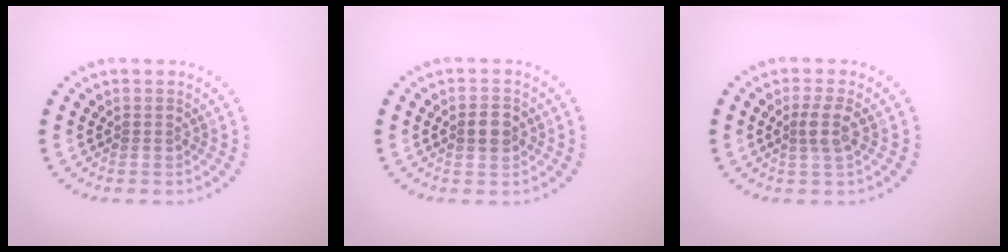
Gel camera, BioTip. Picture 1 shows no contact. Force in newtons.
{"total": 2.4, "press": 2.4, "slide": 0.0}
{"total": 2.0, "press": 1.6, "slide": 1.1}